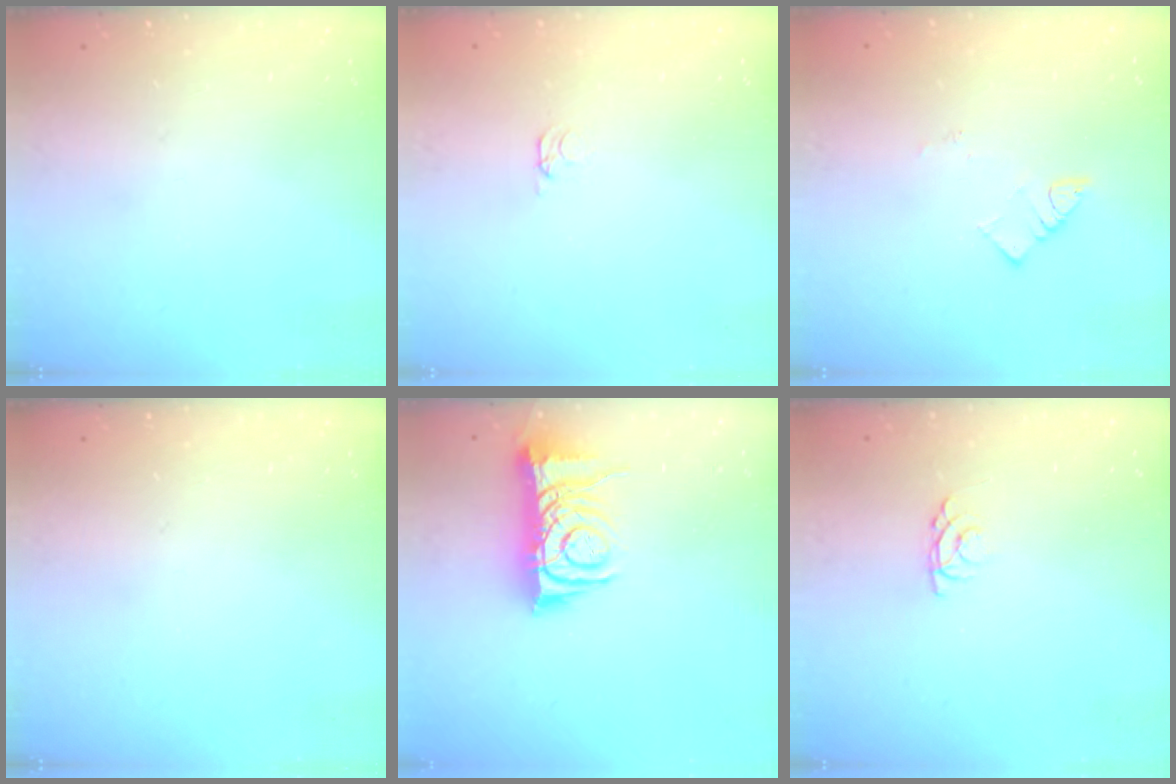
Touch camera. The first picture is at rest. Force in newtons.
{"total": 1.6, "press": 1.6, "slide": 0.4}
{"total": 3.6, "press": 3.6, "slide": 0.3}
{"total": 0.0}
{"total": 8.8, "press": 8.8, "slide": 0.6}
{"total": 3.4, "press": 3.3, "slide": 0.5}